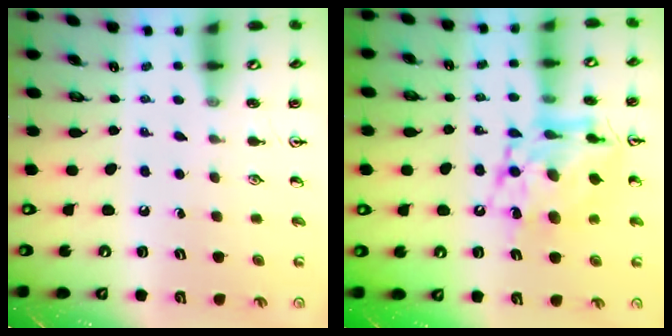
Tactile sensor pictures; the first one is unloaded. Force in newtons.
{"total": 15.9, "press": 15.8, "slide": 1.2}